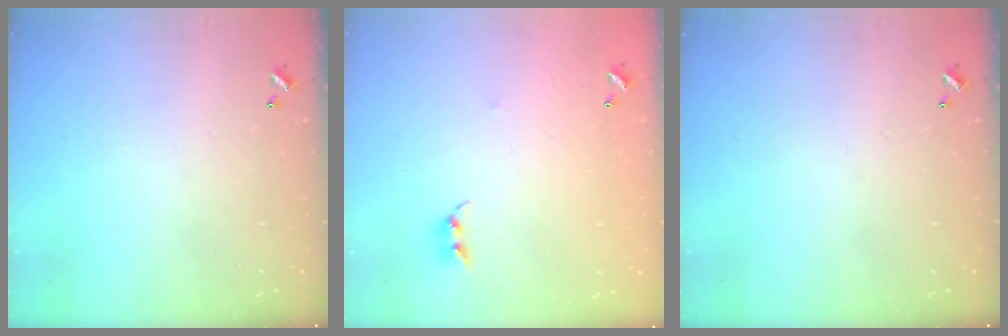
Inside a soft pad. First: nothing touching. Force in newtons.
{"total": 7.4, "press": 7.4, "slide": 0.5}
{"total": 0.0}